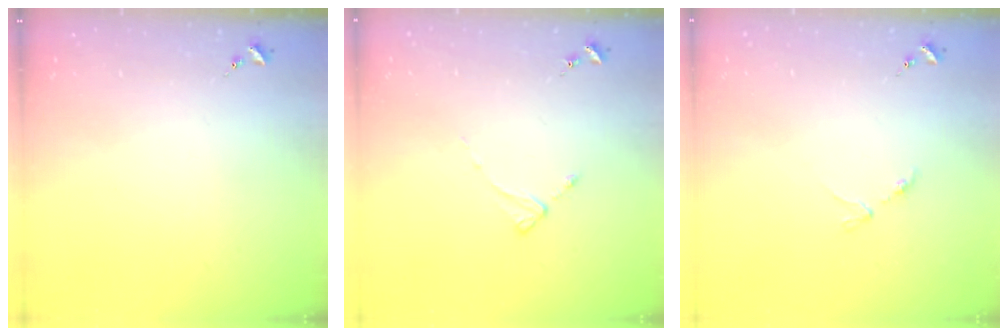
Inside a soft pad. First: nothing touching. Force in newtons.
{"total": 2.0, "press": 2.0, "slide": 0.3}
{"total": 2.8, "press": 2.8, "slide": 0.5}